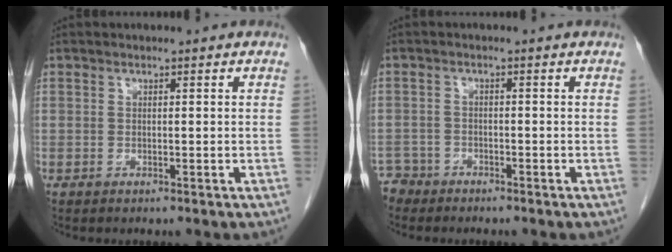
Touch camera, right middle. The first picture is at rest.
{"total": 3.0, "force": [-2.7, 1.1, -0.7], "torque": [0.011, 0.000, -0.054]}